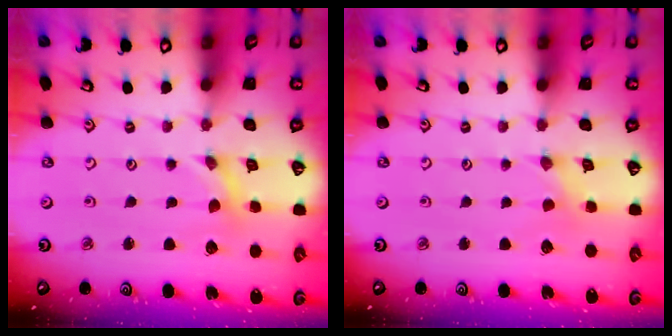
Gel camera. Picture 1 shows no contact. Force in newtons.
{"total": 0.0}